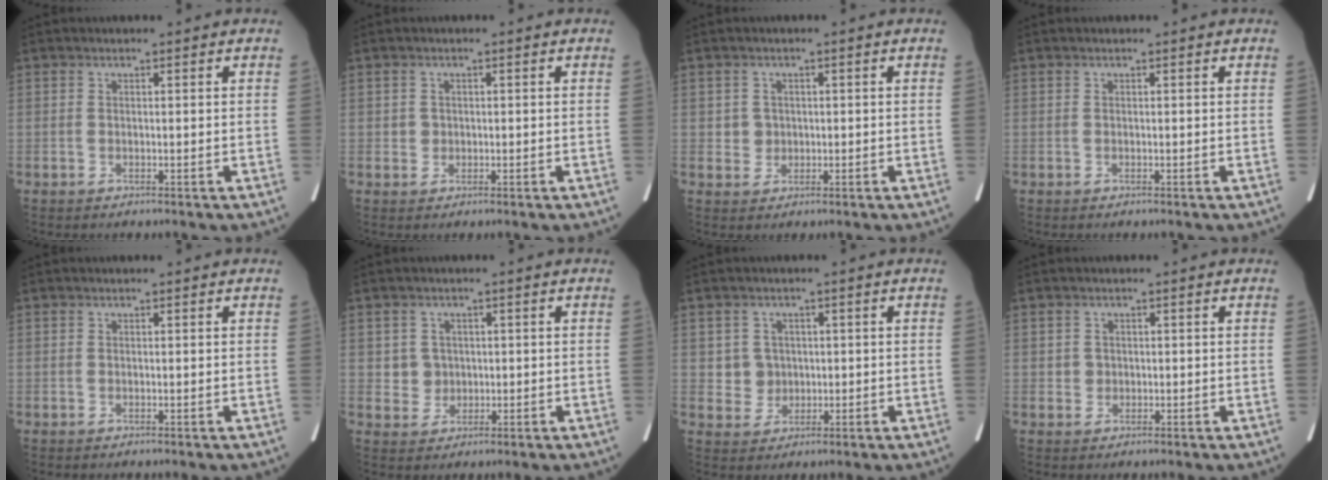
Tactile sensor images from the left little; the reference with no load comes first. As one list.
[{"total": 1.2, "force": [0.0, 1.2, 0.2], "torque": [0.000, 0.003, 0.002]}, {"total": 2.3, "force": [0.2, 2.3, 0.2], "torque": [-0.001, 0.003, 0.007]}, {"total": 0.0}, {"total": 0.0}, {"total": 3.2, "force": [0.3, 3.2, 0.2], "torque": [-0.001, 0.008, 0.011]}, {"total": 3.7, "force": [0.3, 3.7, 0.2], "torque": [-0.001, 0.011, 0.012]}, {"total": 1.3, "force": [0.1, 1.3, 0.1], "torque": [0.000, 0.003, 0.002]}]